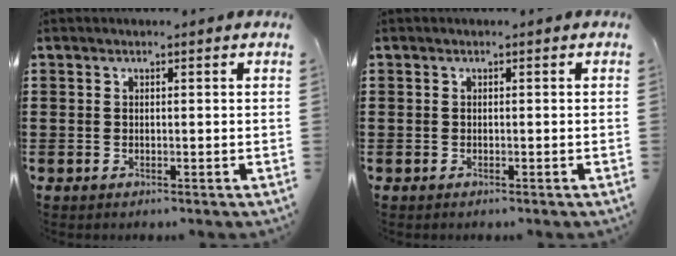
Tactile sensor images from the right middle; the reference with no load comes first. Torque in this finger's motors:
{"motor_torque": [0.10, 0.06, 0.06, 0.01]}